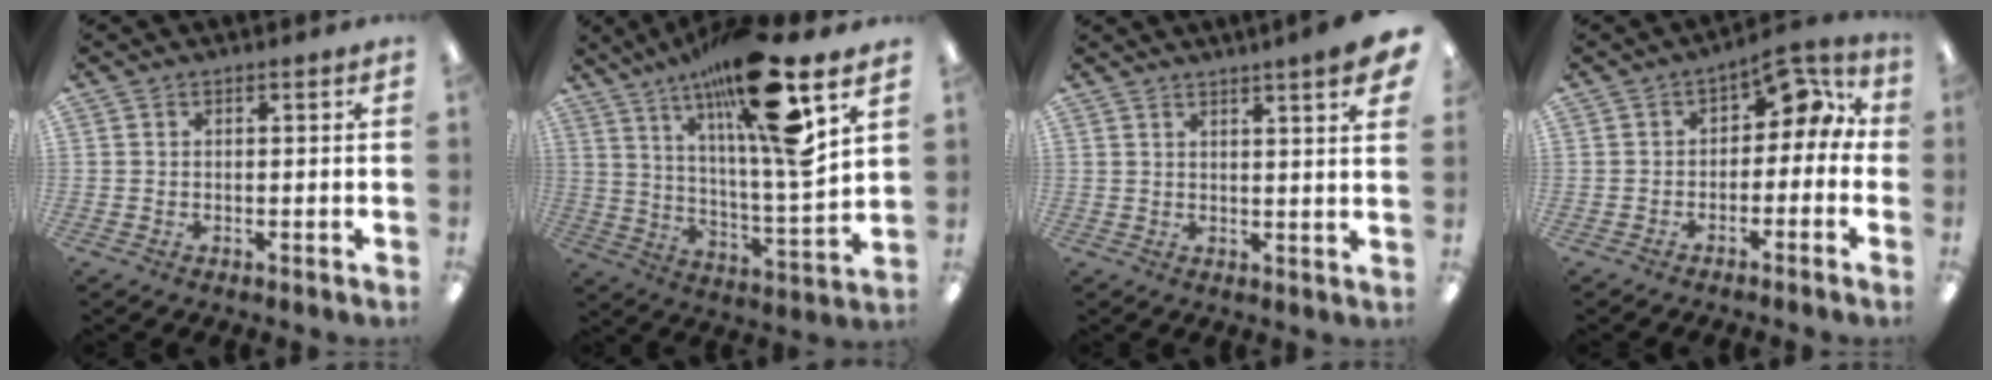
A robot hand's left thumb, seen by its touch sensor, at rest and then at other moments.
{"total": 22.9, "force": [14.7, 3.6, 17.2], "torque": [-0.296, -0.077, 0.226]}
{"total": 5.3, "force": [3.7, 0.1, 3.9], "torque": [-0.059, -0.016, 0.058]}
{"total": 6.6, "force": [2.4, 4.1, 4.6], "torque": [-0.063, -0.010, 0.035]}